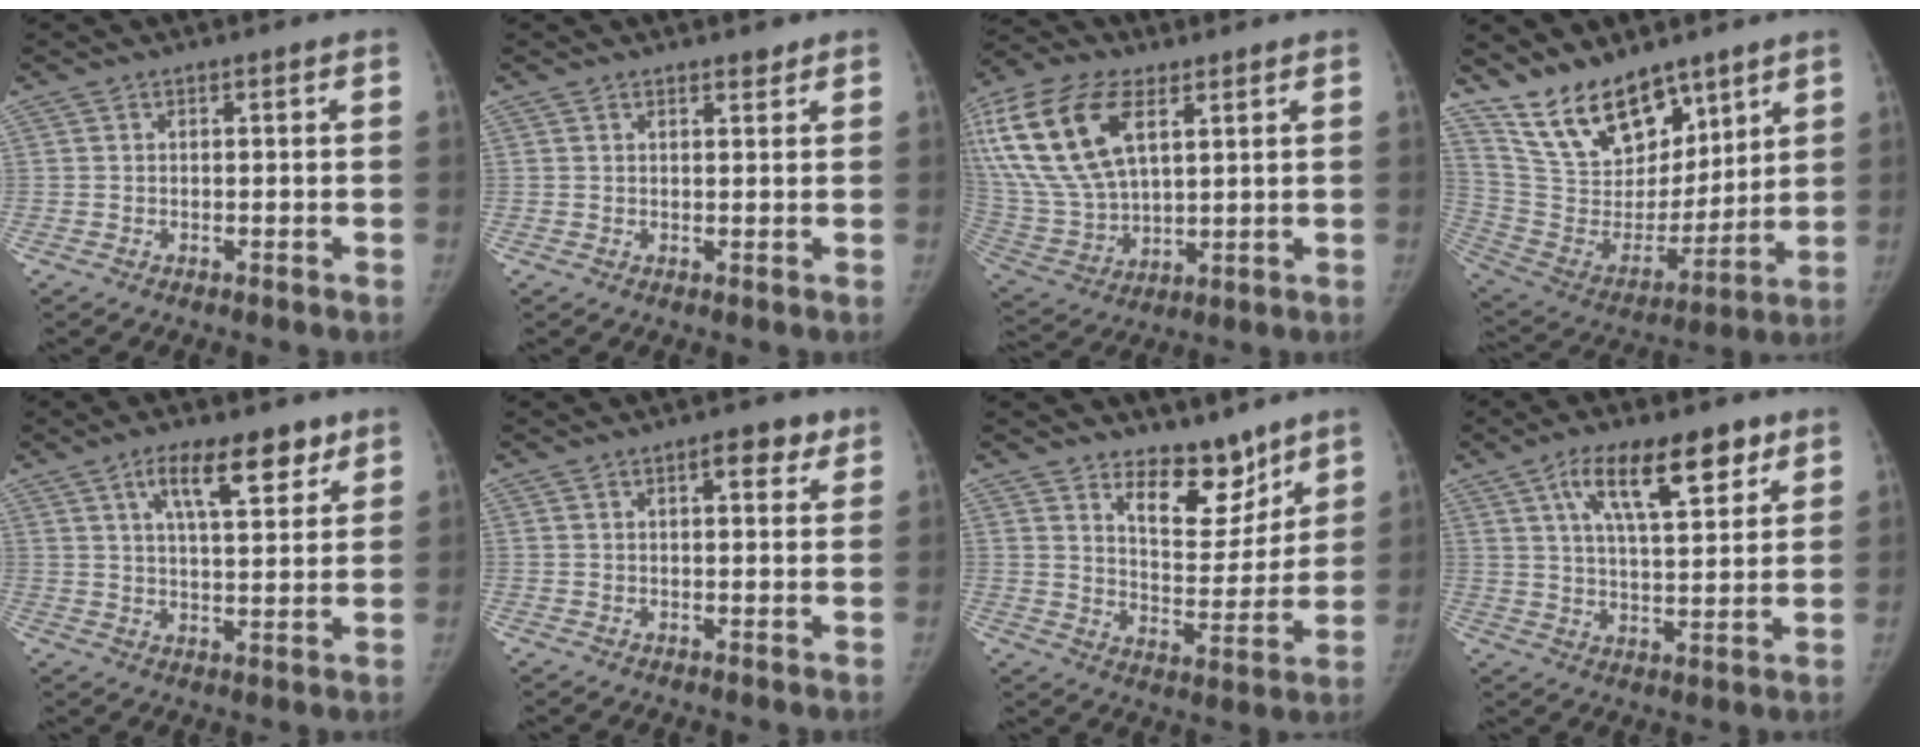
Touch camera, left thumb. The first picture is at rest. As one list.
[{"total": 1.2, "force": [1.1, 0.5, 0.4], "torque": [0.004, -0.009, 0.015]}, {"total": 21.9, "force": [8.3, 11.9, 16.4], "torque": [-0.348, -0.010, 0.163]}, {"total": 18.1, "force": [13.0, 9.1, 8.6], "torque": [-0.107, -0.073, 0.252]}, {"total": 10.8, "force": [6.2, 3.9, 7.9], "torque": [-0.106, -0.026, 0.101]}, {"total": 4.6, "force": [2.5, 2.0, 3.4], "torque": [-0.030, -0.007, 0.029]}, {"total": 10.7, "force": [8.1, 4.9, 5.1], "torque": [-0.045, -0.070, 0.140]}, {"total": 14.4, "force": [7.5, 5.4, 11.0], "torque": [-0.154, -0.021, 0.127]}]